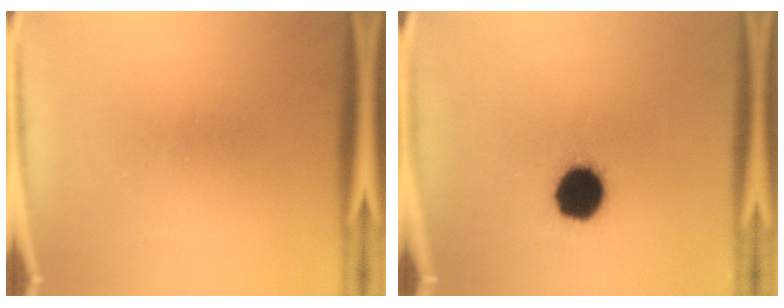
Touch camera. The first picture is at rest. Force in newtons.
{"total": 12.0}